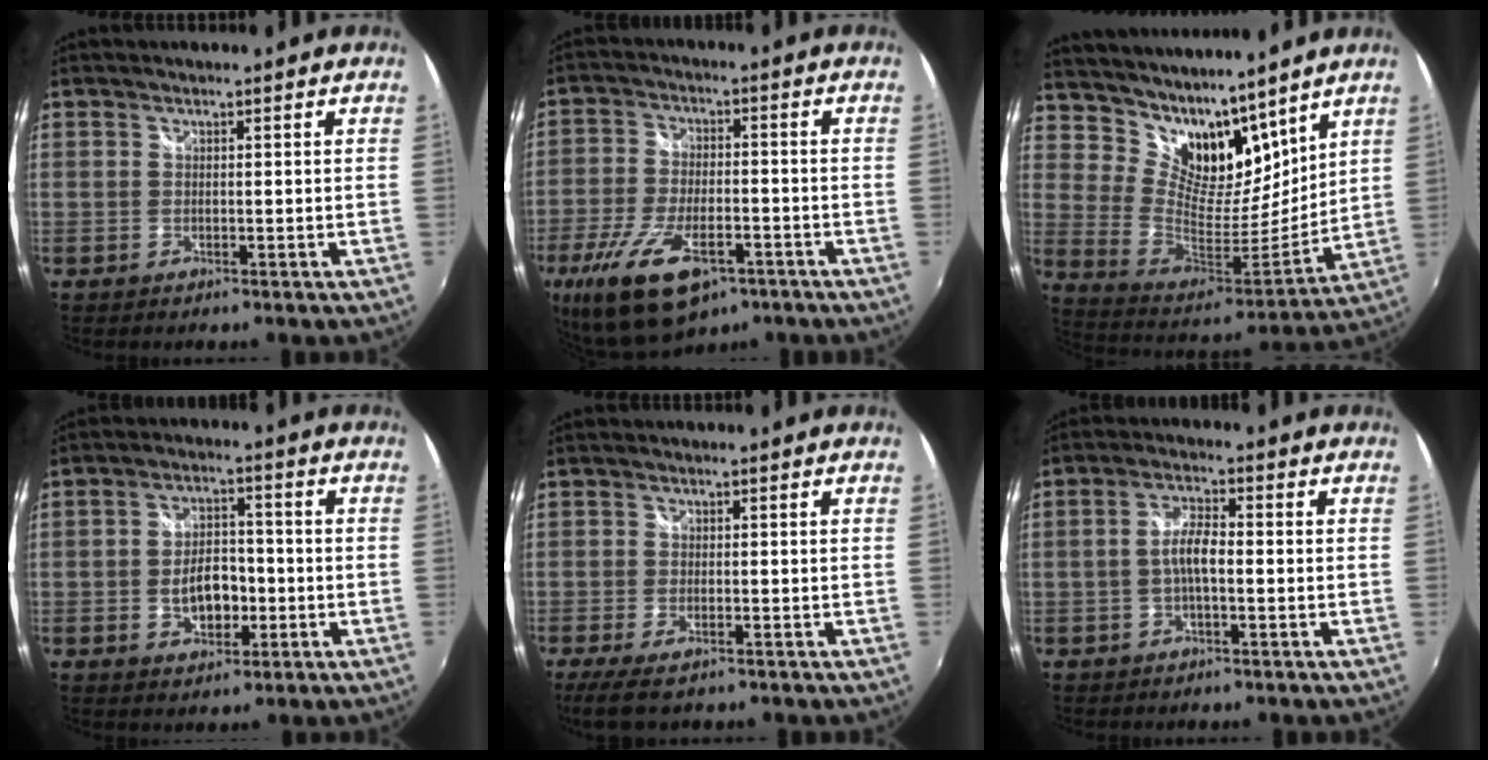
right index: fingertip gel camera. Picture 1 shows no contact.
{"total": 17.4, "force": [-9.9, 7.8, 12.0], "torque": [-0.257, -0.042, -0.167]}
{"total": 16.2, "force": [12.6, 7.6, 6.8], "torque": [-0.142, -0.014, 0.235]}
{"total": 7.4, "force": [-1.9, 4.6, 5.4], "torque": [-0.100, 0.013, -0.022]}
{"total": 6.1, "force": [-4.3, 2.1, 3.9], "torque": [-0.090, -0.024, -0.074]}
{"total": 4.4, "force": [-1.0, 1.2, 4.1], "torque": [-0.083, 0.010, -0.021]}